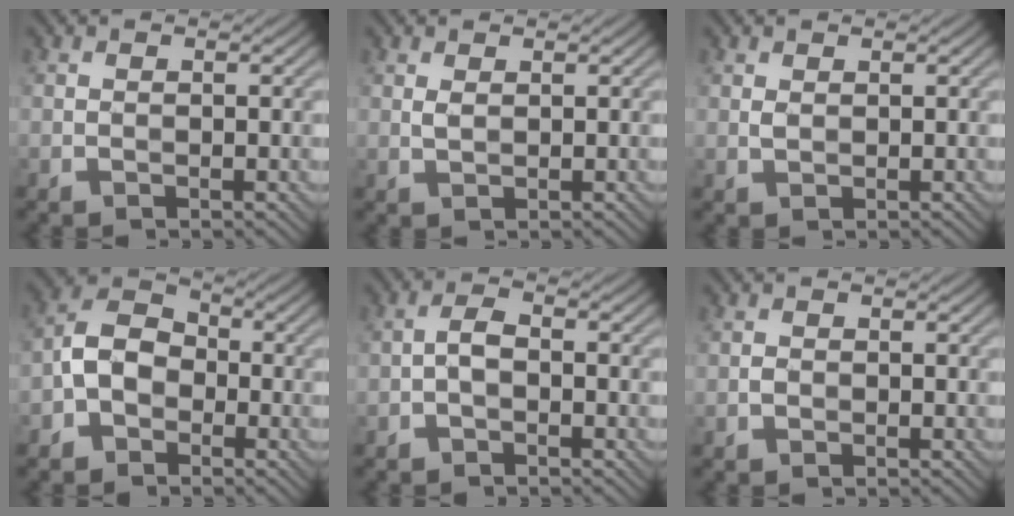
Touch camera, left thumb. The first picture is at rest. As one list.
[{"total": 1.3, "force": [0.6, 0.9, 0.8], "torque": [-0.020, 0.001, 0.013]}, {"total": 1.2, "force": [0.6, 0.9, 0.5], "torque": [-0.013, 0.001, 0.012]}, {"total": 5.9, "force": [-2.2, 4.4, 3.3], "torque": [-0.066, 0.008, -0.057]}, {"total": 2.3, "force": [-0.9, 1.2, 1.8], "torque": [-0.036, 0.007, -0.023]}, {"total": 0.8, "force": [-0.2, 0.7, 0.3], "torque": [-0.004, -0.003, -0.007]}]